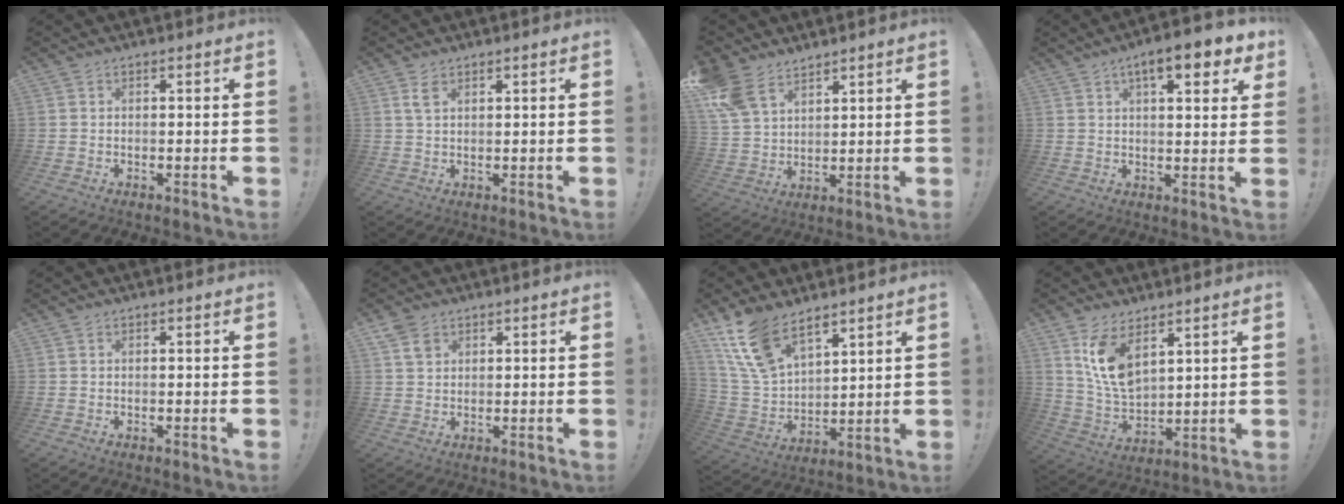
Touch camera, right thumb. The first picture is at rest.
{"total": 3.5, "force": [1.9, 1.7, 2.4], "torque": [-0.035, -0.007, 0.033]}
{"total": 11.0, "force": [8.0, 6.2, 4.4], "torque": [-0.089, -0.038, 0.161]}
{"total": 9.5, "force": [4.9, 2.7, 7.7], "torque": [-0.095, -0.021, 0.075]}
{"total": 0.0}
{"total": 4.5, "force": [2.7, 3.1, 1.9], "torque": [-0.023, -0.011, 0.050]}
{"total": 16.2, "force": [11.7, 7.6, 8.3], "torque": [-0.172, -0.064, 0.226]}
{"total": 11.8, "force": [7.1, 6.1, 7.1], "torque": [-0.141, -0.044, 0.135]}